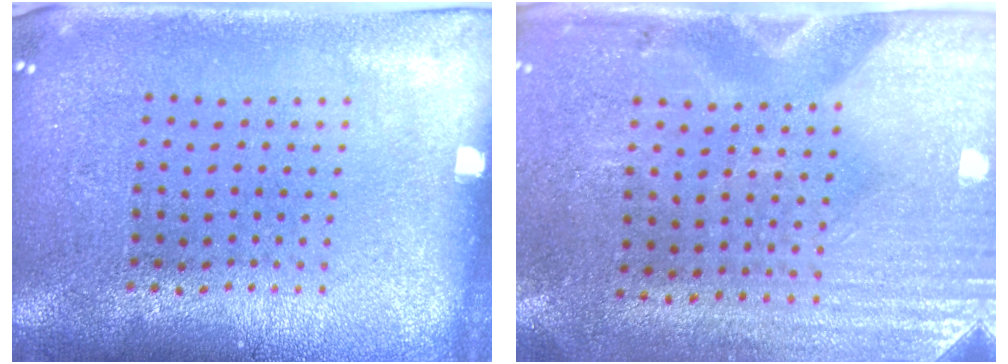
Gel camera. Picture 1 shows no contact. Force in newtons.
{"total": 3.0, "press": 2.6, "slide": 1.5}